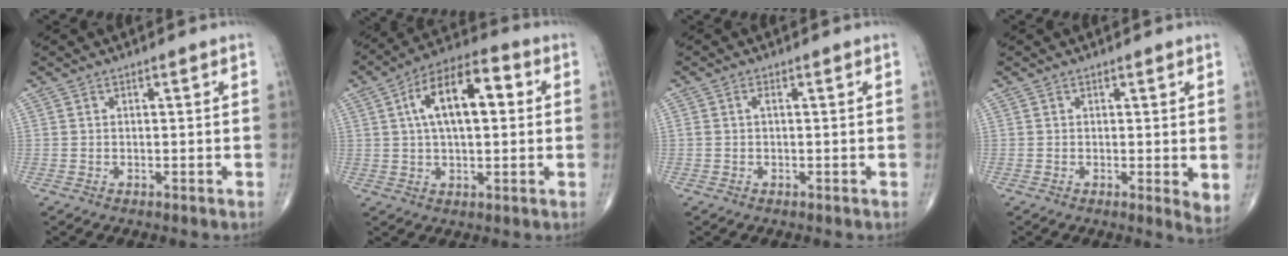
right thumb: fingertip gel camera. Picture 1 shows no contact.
{"total": 14.0, "force": [2.9, 6.7, 12.0], "torque": [-0.190, 0.025, 0.040]}
{"total": 0.9, "force": [0.0, 0.3, 0.8], "torque": [-0.017, 0.001, -0.001]}
{"total": 3.2, "force": [0.3, 0.9, 3.0], "torque": [-0.042, -0.011, 0.002]}